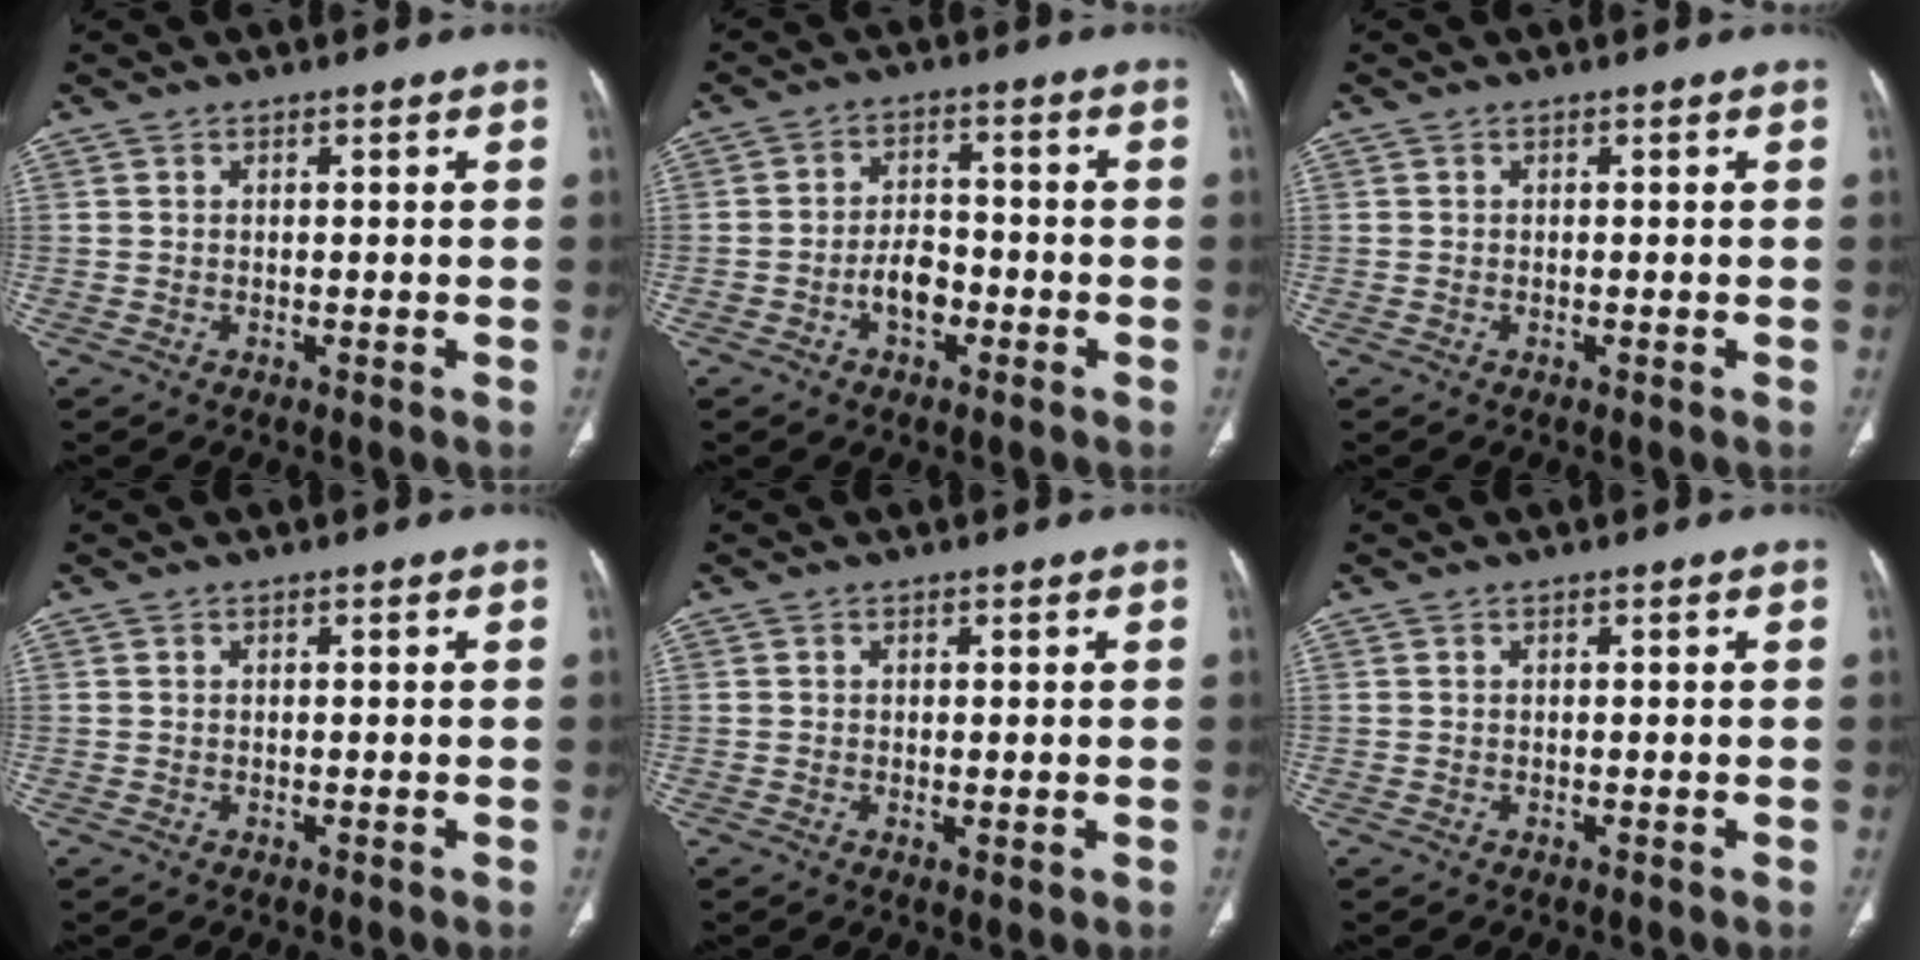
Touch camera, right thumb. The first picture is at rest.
{"total": 5.3, "force": [-2.1, 3.4, 3.5], "torque": [-0.044, 0.024, -0.039]}
{"total": 0.0}
{"total": 0.0}
{"total": 1.2, "force": [0.0, 0.4, 1.1], "torque": [-0.022, -0.008, 0.002]}
{"total": 0.0}